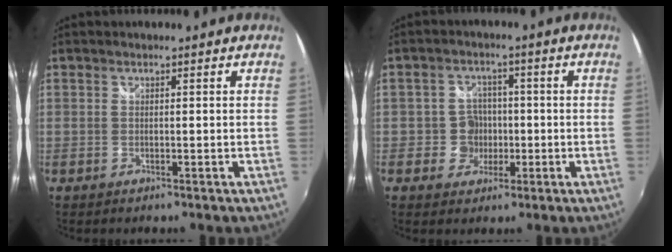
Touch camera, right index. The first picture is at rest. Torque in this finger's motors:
{"motor_torque": [0.15, 0.12, 0.11, 0.03]}